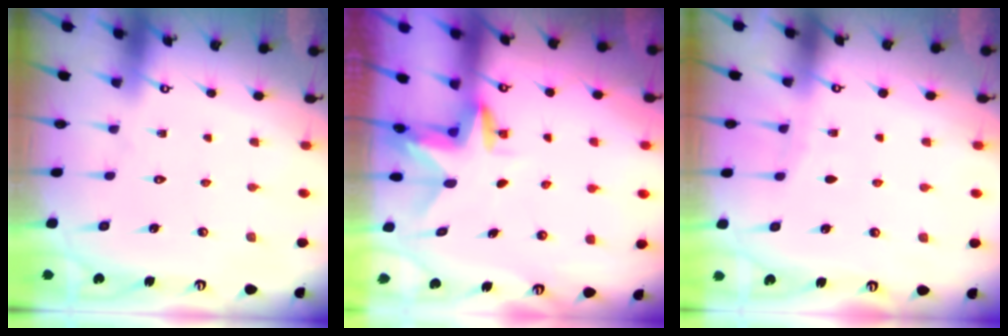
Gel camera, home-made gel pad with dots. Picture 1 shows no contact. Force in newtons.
{"total": 3.1, "press": 3.1, "slide": 0.2}
{"total": 3.6, "press": 3.6, "slide": 0.5}